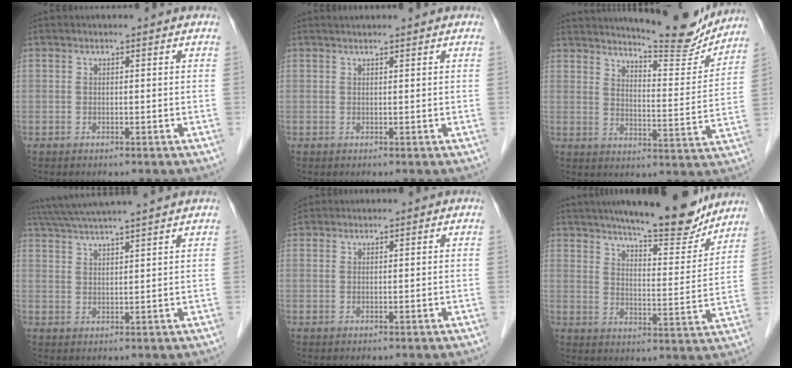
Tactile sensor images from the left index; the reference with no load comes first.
{"total": 1.6, "force": [1.4, 0.0, 0.6], "torque": [-0.007, 0.019, 0.026]}
{"total": 14.9, "force": [14.1, 1.4, 4.6], "torque": [-0.067, -0.038, 0.184]}
{"total": 11.2, "force": [9.9, -1.2, 5.0], "torque": [-0.092, 0.029, 0.152]}
{"total": 2.6, "force": [2.4, 1.0, 0.3], "torque": [-0.010, 0.024, 0.046]}
{"total": 17.2, "force": [15.0, 2.3, 8.1], "torque": [-0.118, -0.014, 0.208]}